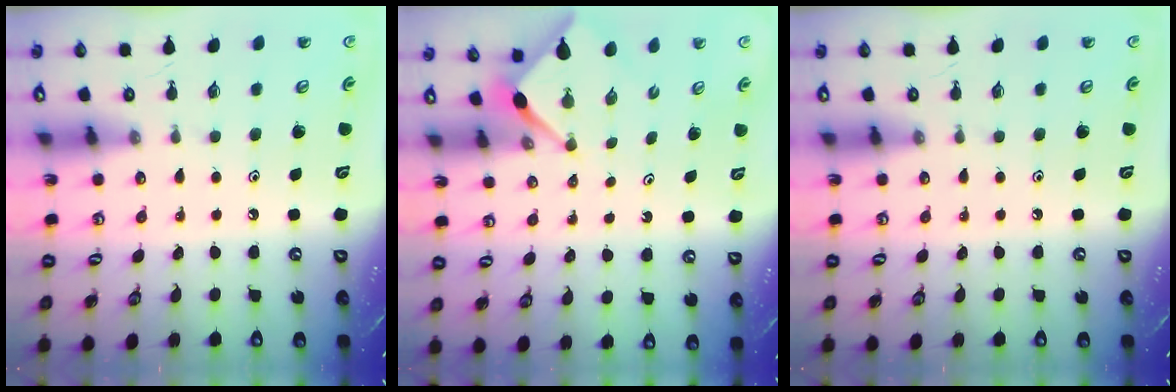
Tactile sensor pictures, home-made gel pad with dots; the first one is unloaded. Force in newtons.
{"total": 2.5, "press": 2.5, "slide": 0.3}
{"total": 0.0}